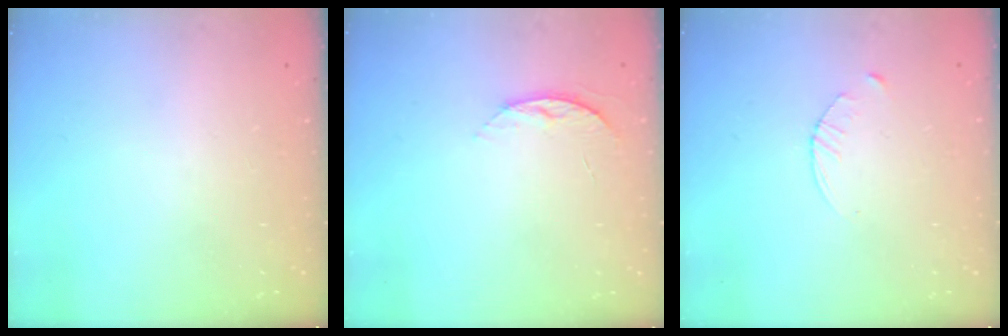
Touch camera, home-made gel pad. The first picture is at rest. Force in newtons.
{"total": 5.8, "press": 5.8, "slide": 0.6}
{"total": 2.9, "press": 2.9, "slide": 0.4}